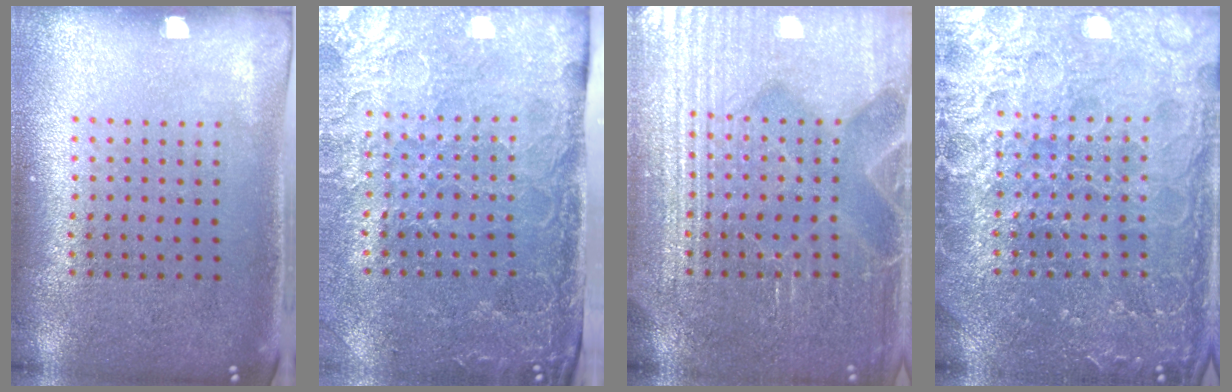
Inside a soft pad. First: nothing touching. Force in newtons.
{"total": 4.3, "press": 3.6, "slide": 2.4}
{"total": 6.8, "press": 6.7, "slide": 0.8}
{"total": 6.9, "press": 6.9, "slide": 0.8}